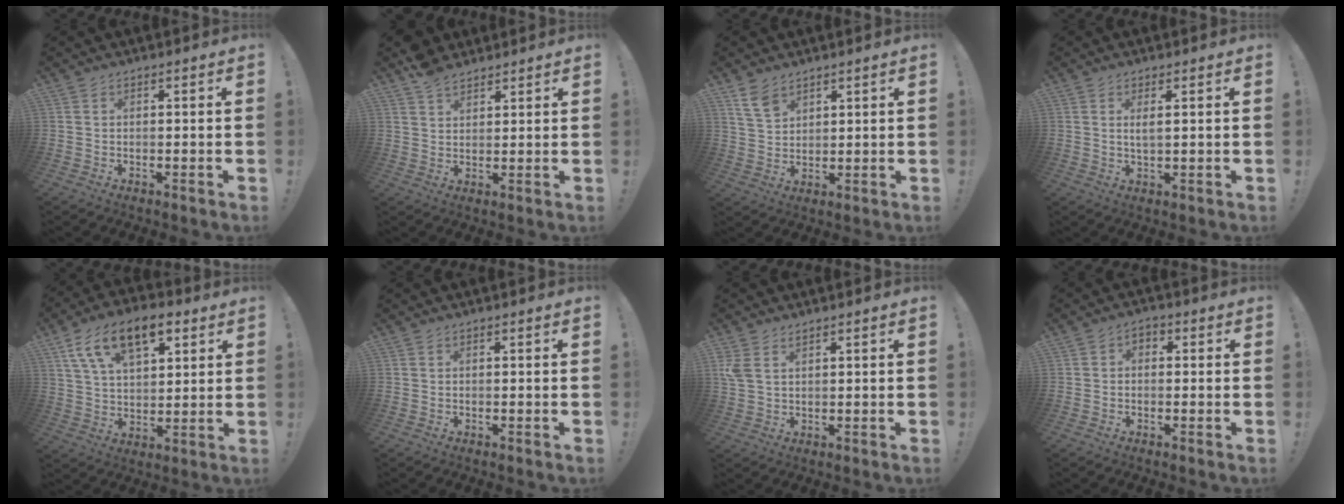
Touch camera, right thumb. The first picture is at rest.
{"total": 6.1, "force": [4.7, 3.2, 2.1], "torque": [-0.036, -0.021, 0.090]}
{"total": 6.9, "force": [4.8, 4.0, 2.9], "torque": [-0.055, -0.023, 0.094]}
{"total": 2.3, "force": [0.8, 0.3, 2.2], "torque": [-0.035, -0.007, 0.012]}
{"total": 15.6, "force": [8.3, 8.1, 10.4], "torque": [-0.177, -0.023, 0.151]}
{"total": 0.0}
{"total": 4.0, "force": [2.3, 2.2, 2.4], "torque": [-0.048, -0.006, 0.047]}
{"total": 2.2, "force": [-0.8, 1.5, 1.4], "torque": [-0.029, 0.010, -0.015]}